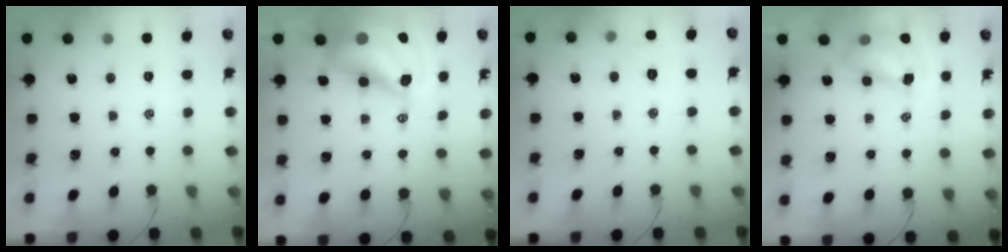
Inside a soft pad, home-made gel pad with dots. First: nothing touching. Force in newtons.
{"total": 17.5, "press": 16.9, "slide": 4.7}
{"total": 5.4, "press": 5.3, "slide": 1.3}
{"total": 8.6, "press": 8.5, "slide": 1.7}